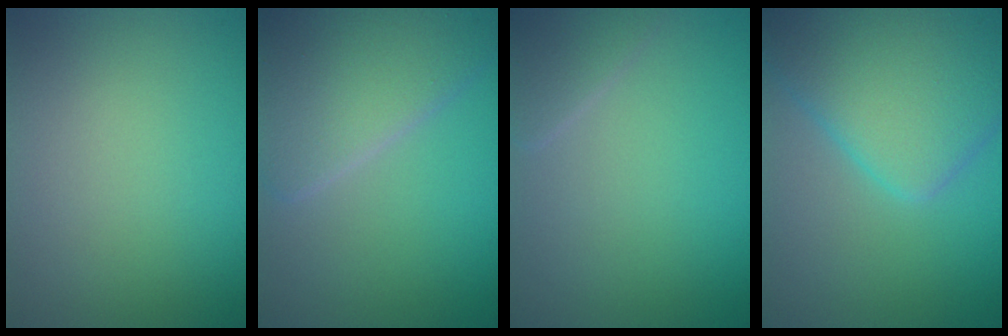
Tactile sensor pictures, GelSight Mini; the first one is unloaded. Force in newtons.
{"total": 6.0, "press": 6.0, "slide": 0.2}
{"total": 1.4, "press": 1.4, "slide": 0.2}
{"total": 8.5, "press": 8.5, "slide": 0.3}